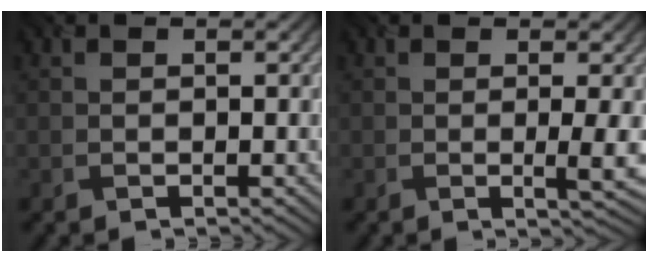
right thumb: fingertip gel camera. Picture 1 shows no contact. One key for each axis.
{"total": 2.7, "fx": 0.1, "fy": 0.3, "fz": 2.7, "tx": -0.052, "ty": -0.002, "tz": -0.001}